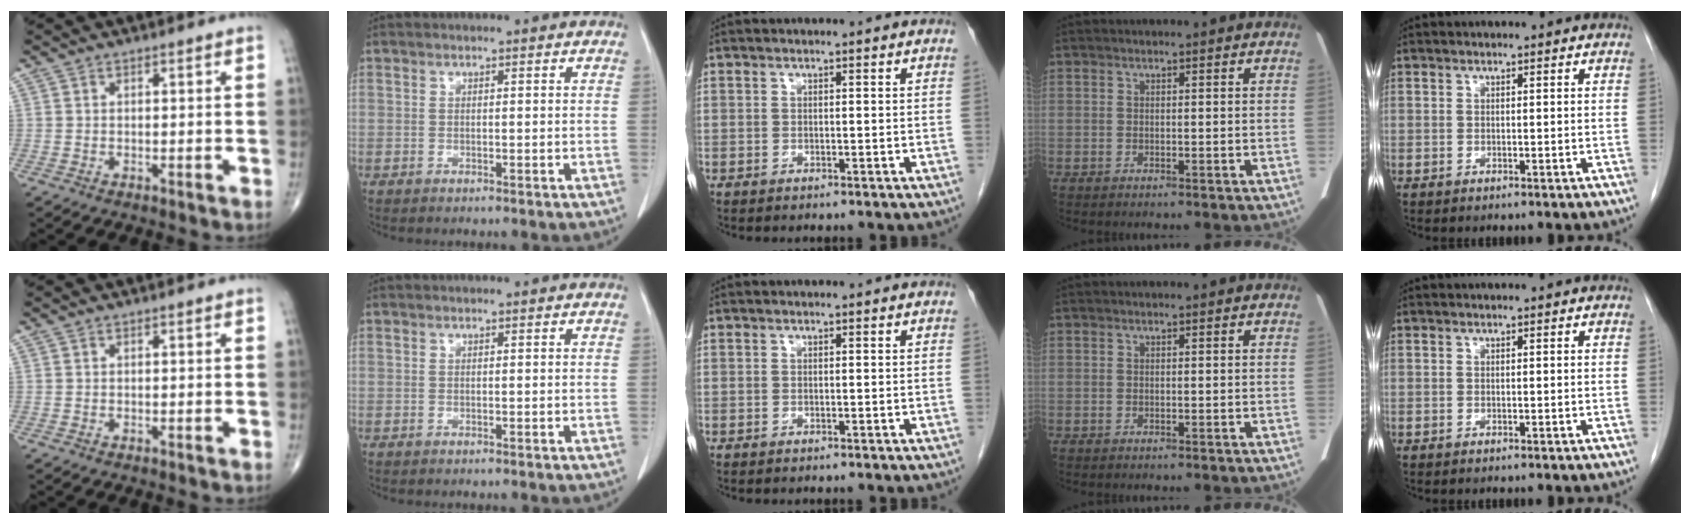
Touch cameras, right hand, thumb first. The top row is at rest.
{}